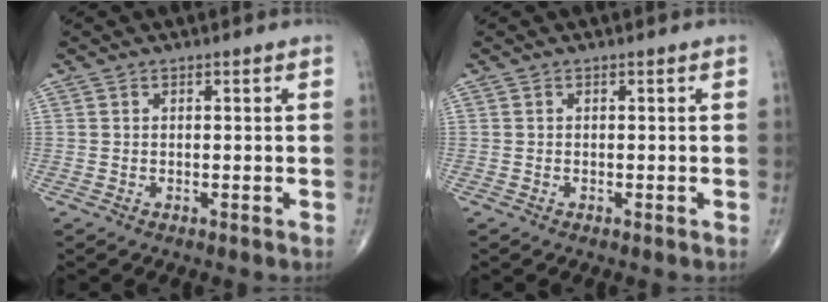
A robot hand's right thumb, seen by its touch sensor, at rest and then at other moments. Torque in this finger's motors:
{"motor_torque": [0.25, -0.02, -0.09, -0.18, -0.01]}